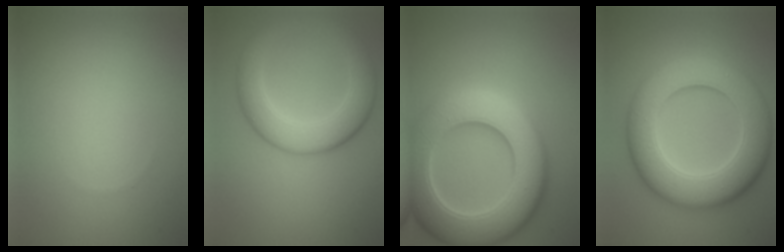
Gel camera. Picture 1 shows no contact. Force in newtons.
{"total": 6.0, "press": 6.0, "slide": 0.2}
{"total": 11.7, "press": 11.7, "slide": 0.5}
{"total": 11.1, "press": 11.1, "slide": 0.5}